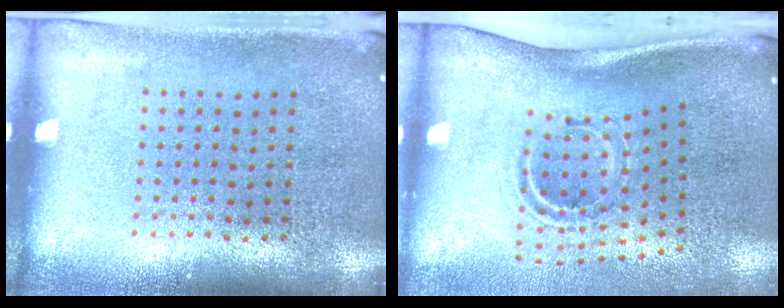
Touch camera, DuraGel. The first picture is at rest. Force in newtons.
{"total": 2.2, "press": 1.2, "slide": 1.8}